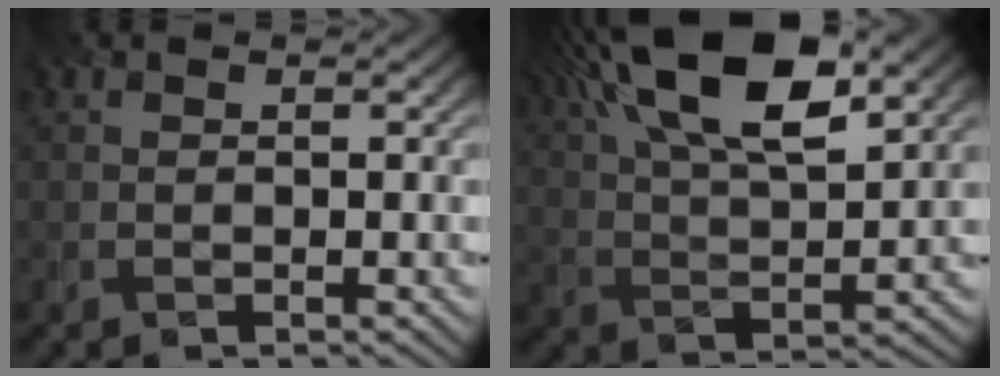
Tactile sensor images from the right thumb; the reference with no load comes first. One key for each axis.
{"total": 14.9, "fx": 7.9, "fy": 5.6, "fz": 11.3, "tx": -0.233, "ty": 0.026, "tz": 0.131}